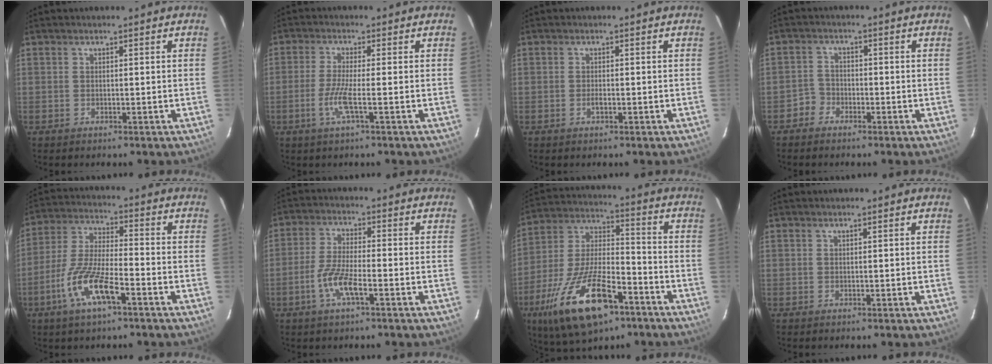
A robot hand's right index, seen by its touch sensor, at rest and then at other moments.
{"total": 4.6, "force": [-1.9, -0.4, 4.2], "torque": [-0.096, -0.008, -0.039]}
{"total": 1.0, "force": [-0.5, 0.4, 0.8], "torque": [-0.015, -0.001, -0.008]}
{"total": 2.8, "force": [-1.8, 2.1, -0.3], "torque": [0.007, 0.014, -0.036]}
{"total": 11.7, "force": [-5.9, 2.8, 9.7], "torque": [-0.208, -0.008, -0.116]}
{"total": 6.6, "force": [-3.1, 1.2, 5.7], "torque": [-0.123, -0.004, -0.062]}
{"total": 21.5, "force": [-11.8, 8.6, 15.8], "torque": [-0.317, -0.025, -0.201]}
{"total": 0.0}